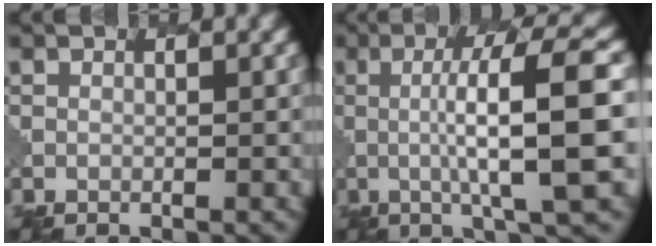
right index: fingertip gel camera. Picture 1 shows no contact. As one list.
[{"total": 10.6, "force": [0.8, 1.8, 10.5], "torque": [-0.139, 0.010, 0.009]}]